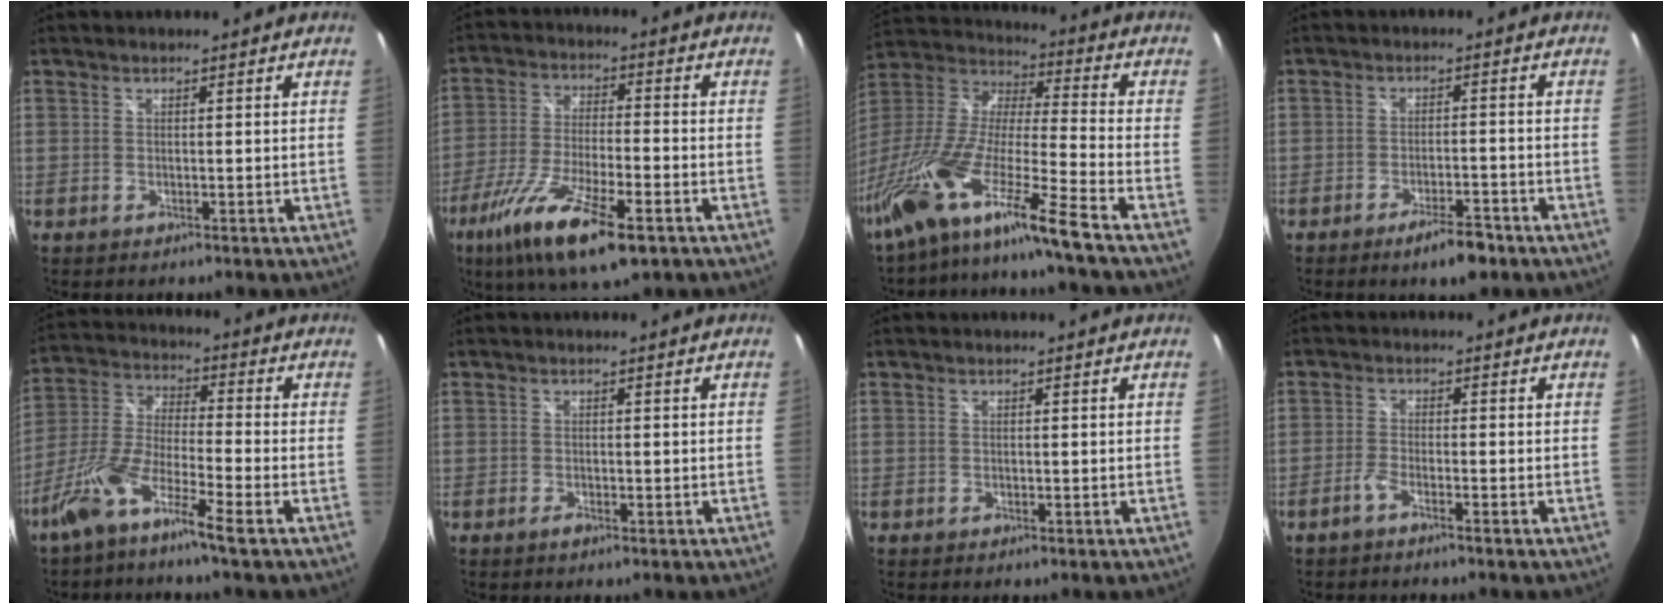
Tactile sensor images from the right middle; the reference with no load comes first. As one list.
[{"total": 16.0, "force": [-9.0, 3.7, 12.7], "torque": [-0.254, -0.043, -0.163]}, {"total": 19.9, "force": [-14.6, -1.2, 13.5], "torque": [-0.235, -0.054, -0.268]}, {"total": 5.7, "force": [-4.0, 1.6, 3.7], "torque": [-0.068, 0.004, -0.056]}, {"total": 9.7, "force": [-6.3, 0.7, 7.3], "torque": [-0.161, -0.002, -0.126]}, {"total": 1.0, "force": [-0.6, 0.4, 0.8], "torque": [-0.011, 0.000, -0.009]}, {"total": 0.0}, {"total": 2.1, "force": [-1.7, 0.1, 1.3], "torque": [-0.042, 0.003, -0.038]}]